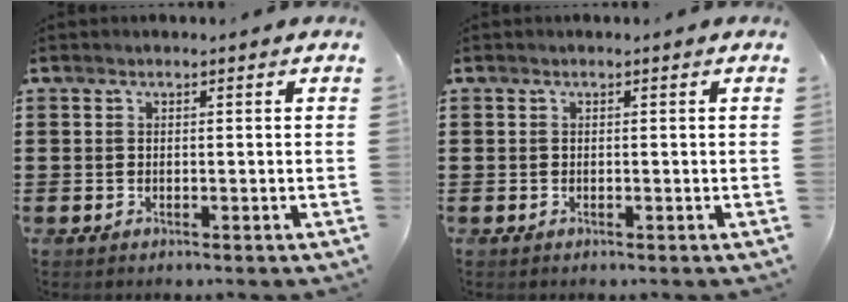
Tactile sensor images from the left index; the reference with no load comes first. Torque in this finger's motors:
{"motor_torque": [-0.02, 0.02, 0.00, 0.00]}